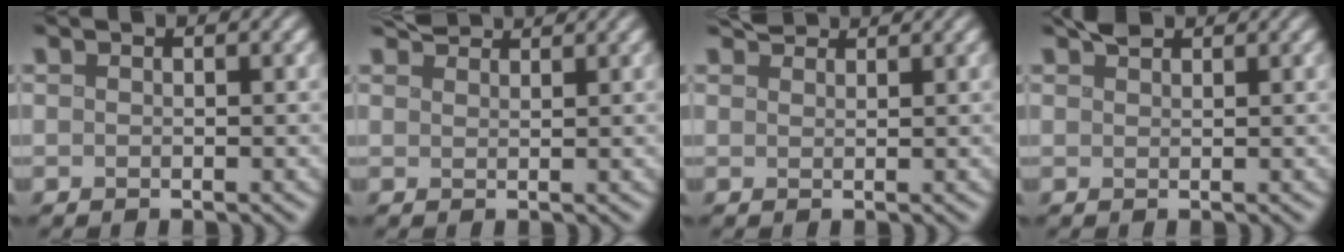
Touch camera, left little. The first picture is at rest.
{"total": 2.5, "force": [2.4, 0.3, 0.6], "torque": [-0.008, 0.007, 0.042]}
{"total": 2.2, "force": [2.1, 0.4, 0.5], "torque": [-0.007, 0.007, 0.034]}
{"total": 1.6, "force": [1.5, 0.4, 0.6], "torque": [-0.008, 0.007, 0.027]}